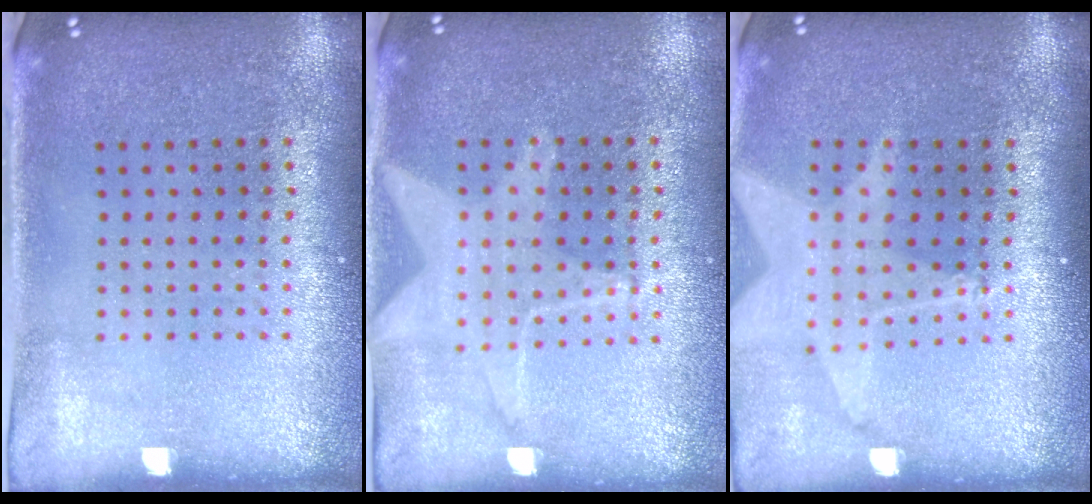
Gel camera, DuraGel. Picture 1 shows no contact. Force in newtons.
{"total": 1.5, "press": 1.4, "slide": 0.5}
{"total": 2.0, "press": 1.6, "slide": 1.2}